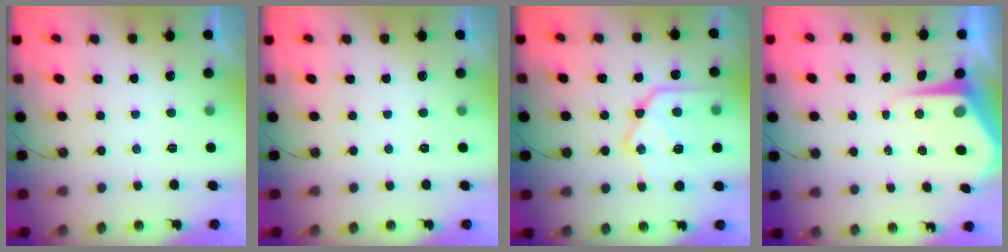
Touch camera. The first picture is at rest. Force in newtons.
{"total": 0.0}
{"total": 20.4, "press": 20.3, "slide": 1.6}
{"total": 7.6, "press": 7.6, "slide": 0.8}